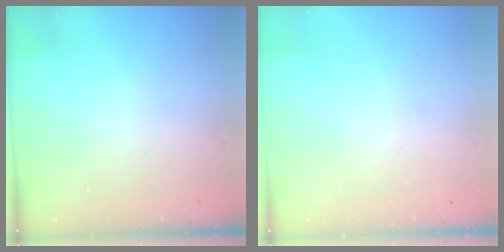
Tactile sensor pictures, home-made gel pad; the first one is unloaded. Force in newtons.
{"total": 0.0}